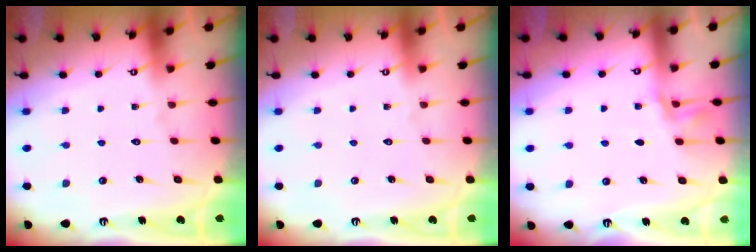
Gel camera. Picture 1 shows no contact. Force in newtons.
{"total": 0.0}
{"total": 2.9, "press": 2.8, "slide": 0.4}